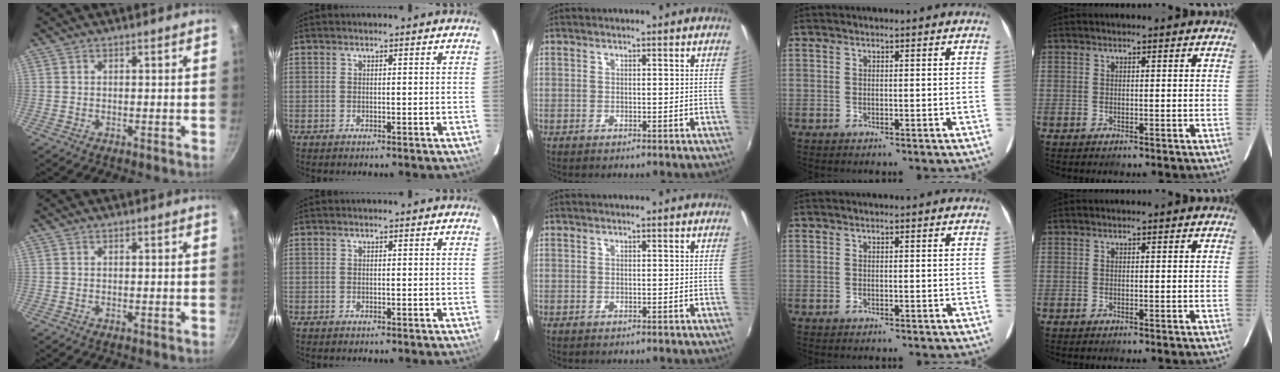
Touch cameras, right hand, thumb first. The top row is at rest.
{}